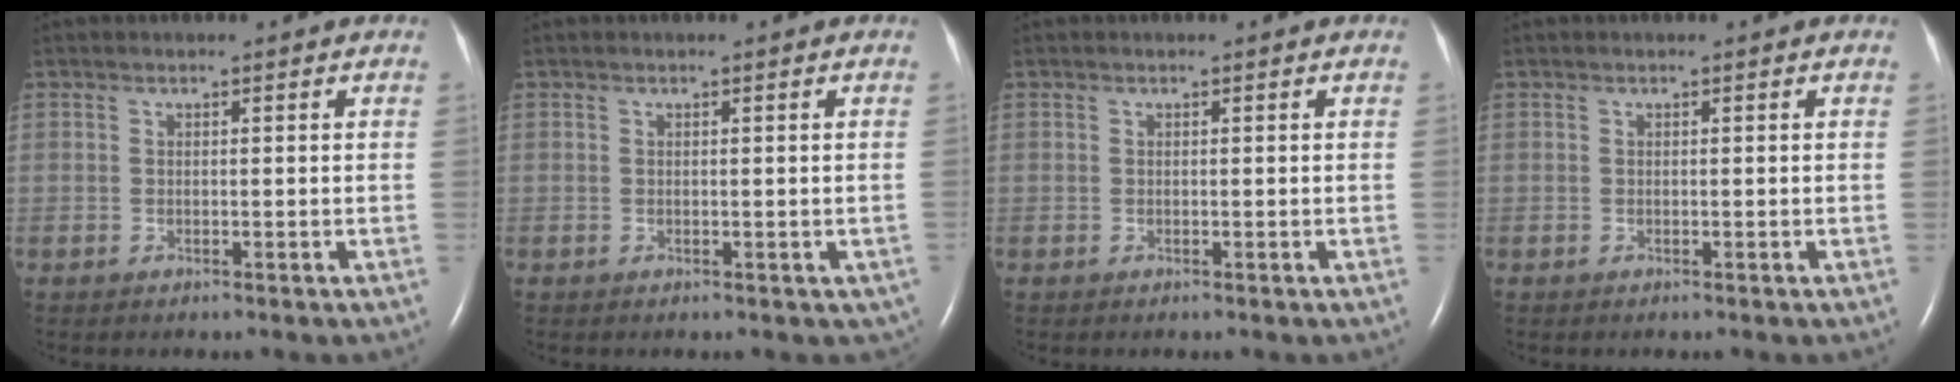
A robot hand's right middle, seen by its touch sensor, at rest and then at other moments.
{"total": 1.4, "force": [-0.3, 1.1, 0.9], "torque": [-0.004, 0.000, 0.003]}
{"total": 0.0}
{"total": 0.0}